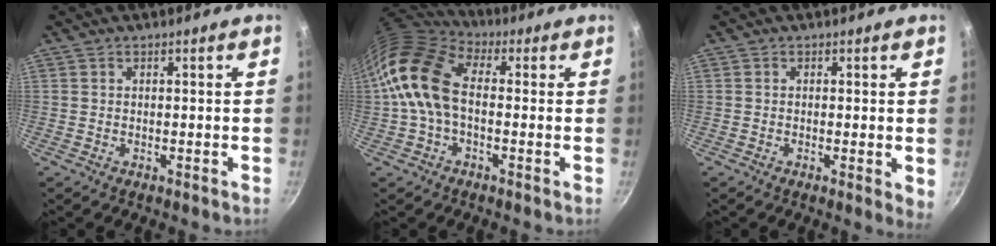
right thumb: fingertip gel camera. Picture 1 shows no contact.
{"total": 13.1, "force": [-0.5, 8.3, 10.2], "torque": [-0.182, 0.035, -0.027]}
{"total": 2.7, "force": [-0.1, 0.8, 2.6], "torque": [-0.031, -0.009, -0.005]}